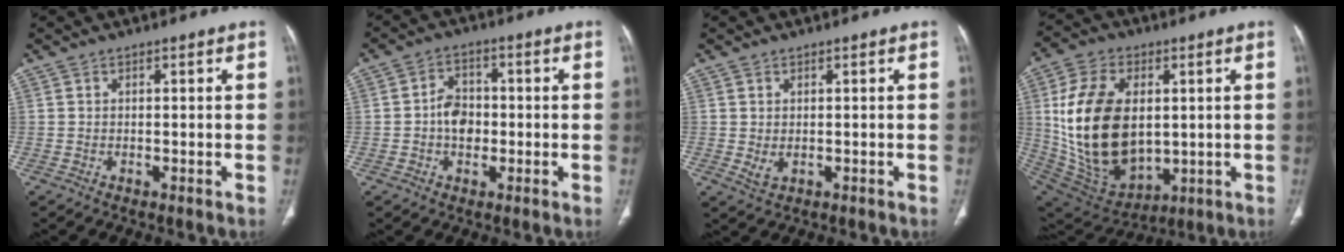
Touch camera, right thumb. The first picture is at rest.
{"total": 5.9, "force": [-0.8, 4.5, 3.8], "torque": [-0.045, 0.016, -0.018]}
{"total": 2.0, "force": [-0.1, 1.3, 1.6], "torque": [-0.032, -0.005, 0.007]}
{"total": 23.2, "force": [1.8, 14.8, 17.8], "torque": [-0.334, -0.016, 0.058]}